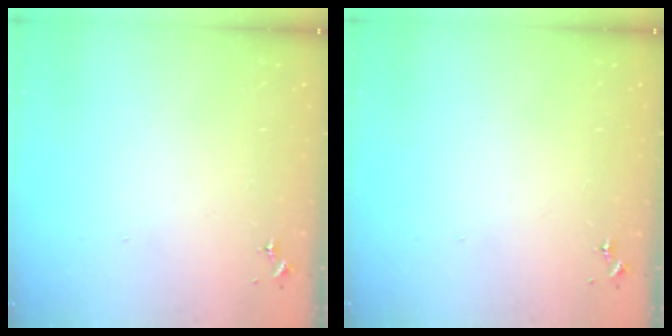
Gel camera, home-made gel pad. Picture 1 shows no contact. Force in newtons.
{"total": 0.0}